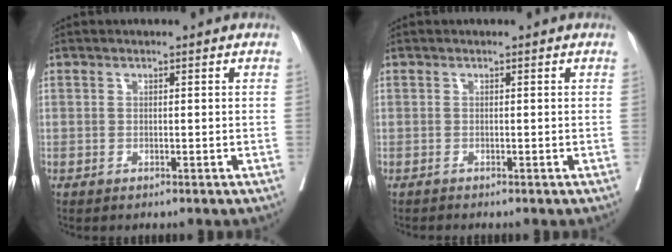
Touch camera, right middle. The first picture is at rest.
{"total": 0.6, "force": [-0.5, -0.3, 0.0], "torque": [0.000, -0.003, -0.011]}